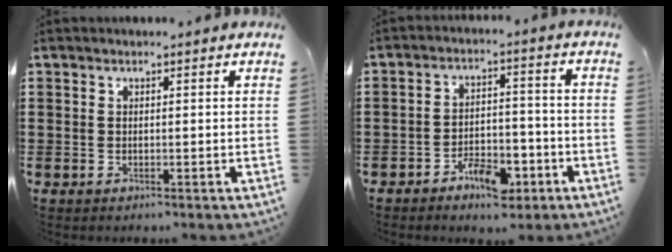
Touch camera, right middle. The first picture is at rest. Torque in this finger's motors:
{"motor_torque": [0.16, -0.22, 0.16, 0.06]}